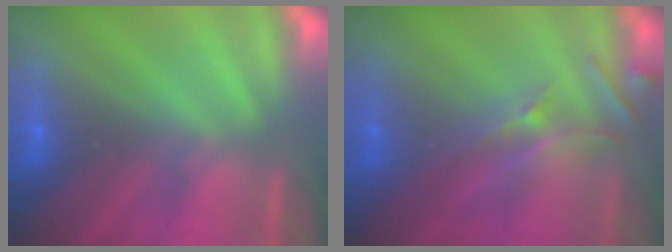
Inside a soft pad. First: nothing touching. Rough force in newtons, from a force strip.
{"total": 2.6}